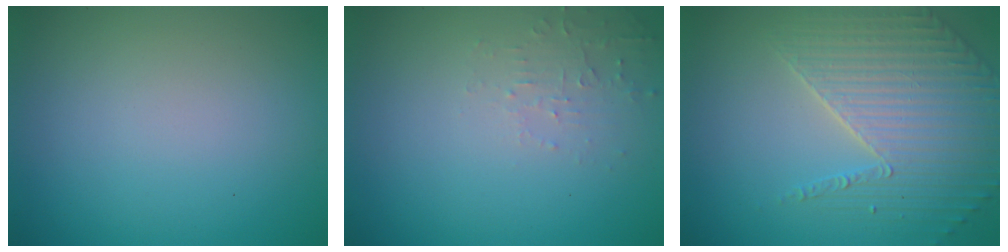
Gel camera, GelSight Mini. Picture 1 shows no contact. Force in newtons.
{"total": 1.5, "press": 1.5, "slide": 0.3}
{"total": 3.9, "press": 3.9, "slide": 0.3}